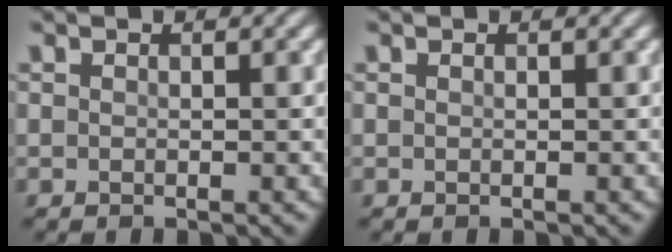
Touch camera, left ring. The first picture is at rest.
{"total": 0.0}